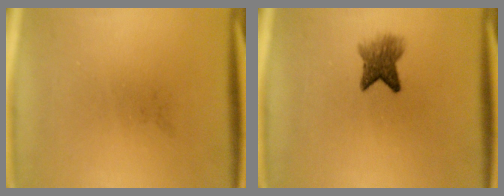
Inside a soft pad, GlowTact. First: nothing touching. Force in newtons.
{"total": 4.2}